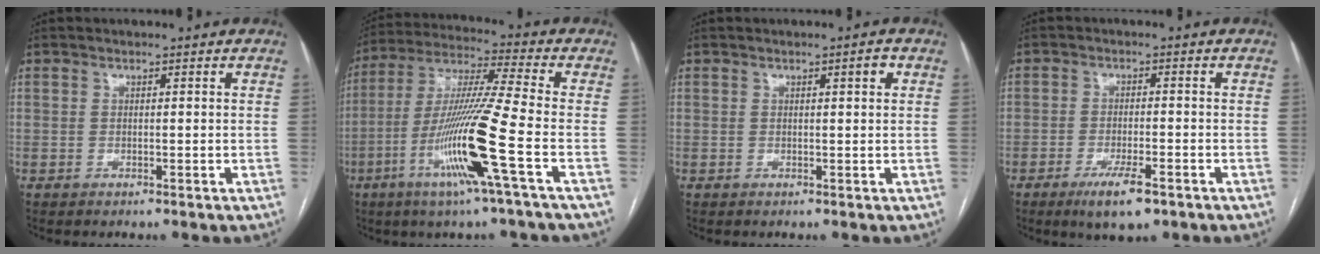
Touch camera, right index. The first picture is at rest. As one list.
[{"total": 15.7, "force": [-5.5, -1.6, 14.6], "torque": [-0.293, -0.018, -0.111]}, {"total": 1.5, "force": [0.6, 0.2, 1.3], "torque": [-0.020, 0.003, 0.008]}, {"total": 5.9, "force": [-3.6, 1.4, 4.4], "torque": [-0.084, -0.008, -0.054]}]